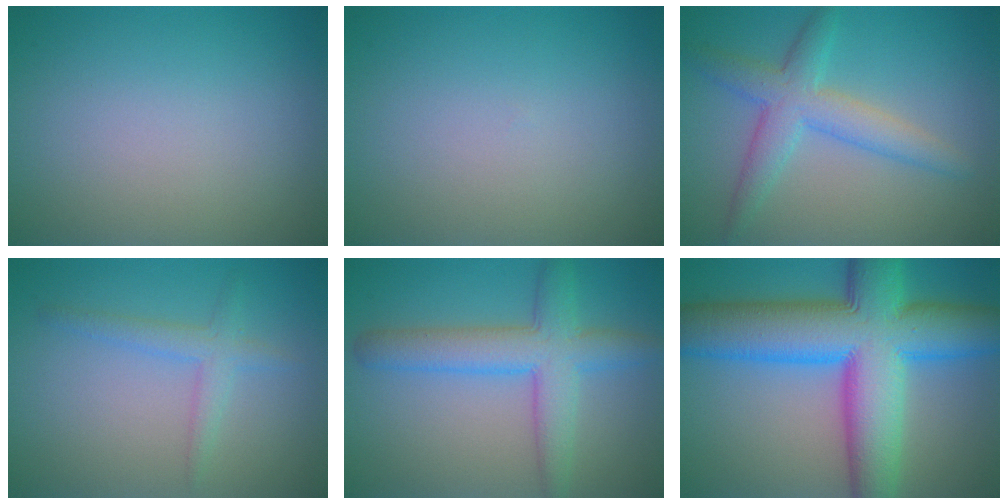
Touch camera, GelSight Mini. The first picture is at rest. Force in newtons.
{"total": 0.0}
{"total": 4.4, "press": 4.4, "slide": 0.1}
{"total": 2.1, "press": 2.1, "slide": 0.1}
{"total": 5.5, "press": 5.5, "slide": 0.2}
{"total": 14.3, "press": 14.3, "slide": 0.3}